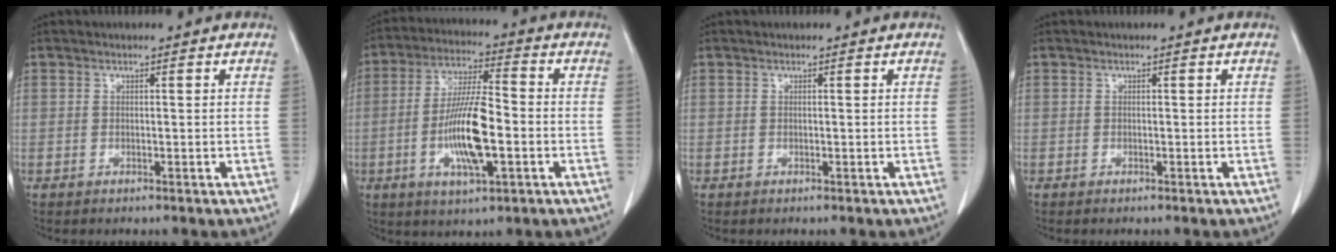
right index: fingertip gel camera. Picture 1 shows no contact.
{"total": 11.7, "force": [-2.6, 2.2, 11.2], "torque": [-0.215, -0.001, -0.044]}
{"total": 0.0}
{"total": 0.0}